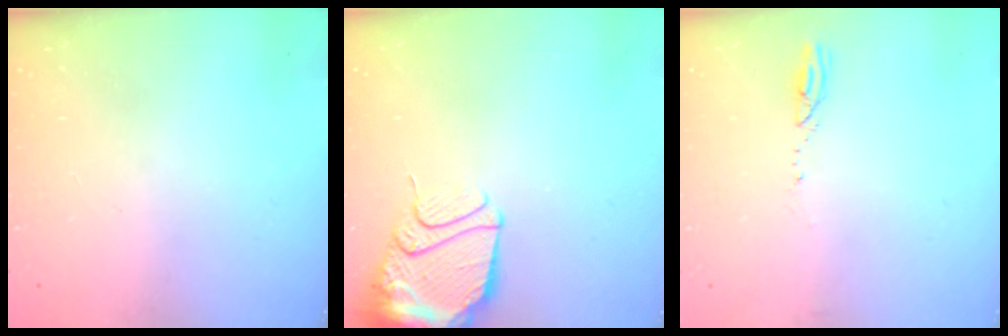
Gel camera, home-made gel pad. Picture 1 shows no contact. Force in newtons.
{"total": 13.8, "press": 13.7, "slide": 1.4}
{"total": 2.4, "press": 2.4, "slide": 0.3}